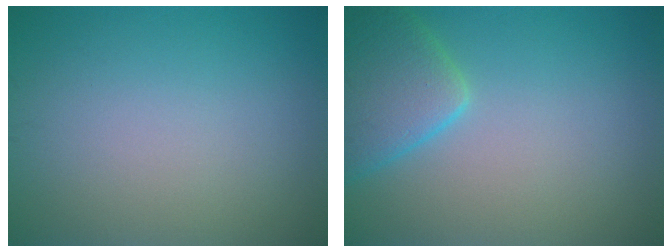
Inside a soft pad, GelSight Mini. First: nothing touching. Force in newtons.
{"total": 5.0, "press": 5.0, "slide": 0.4}